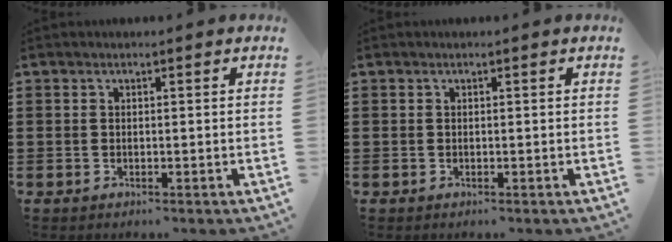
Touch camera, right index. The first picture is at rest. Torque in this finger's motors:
{"motor_torque": [0.00, 0.00, 0.01, -0.01]}